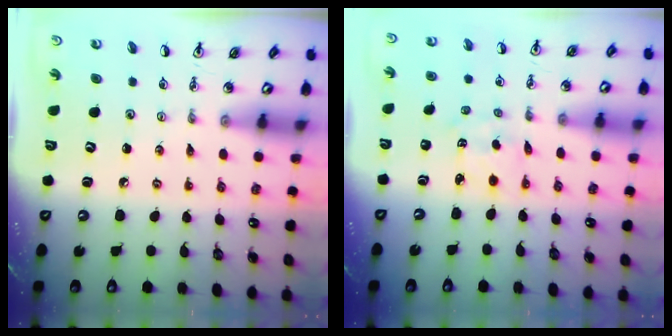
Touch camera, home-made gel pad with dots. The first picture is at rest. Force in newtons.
{"total": 1.9, "press": 1.8, "slide": 0.6}